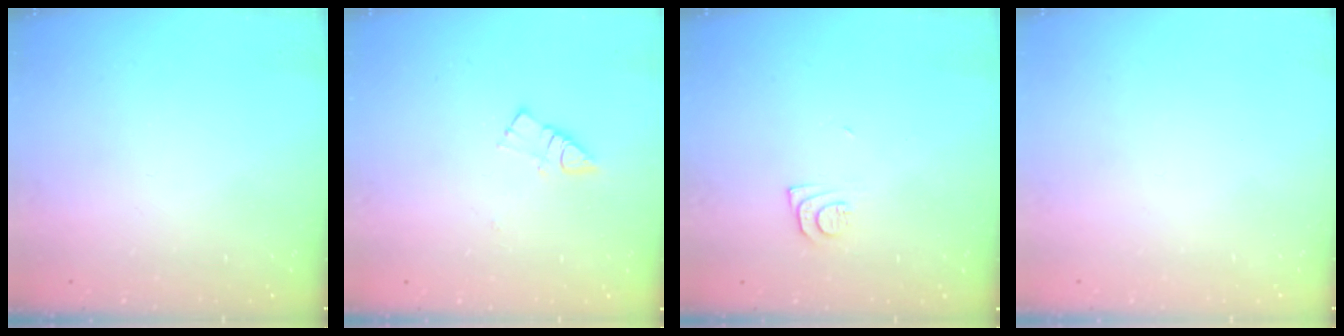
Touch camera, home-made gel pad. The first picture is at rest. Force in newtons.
{"total": 3.9, "press": 3.9, "slide": 0.5}
{"total": 7.3, "press": 7.2, "slide": 0.8}
{"total": 1.6, "press": 1.6, "slide": 0.1}